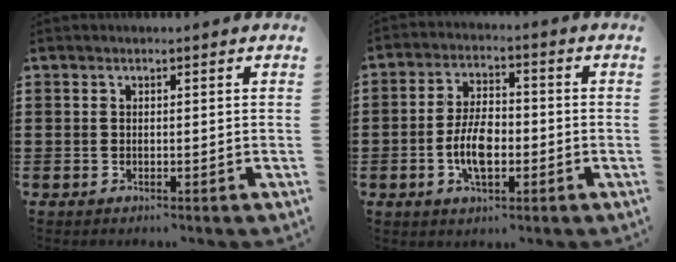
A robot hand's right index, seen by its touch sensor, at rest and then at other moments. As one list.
[{"total": 7.1, "force": [-1.7, 3.4, 6.0], "torque": [-0.132, 0.004, -0.036]}]